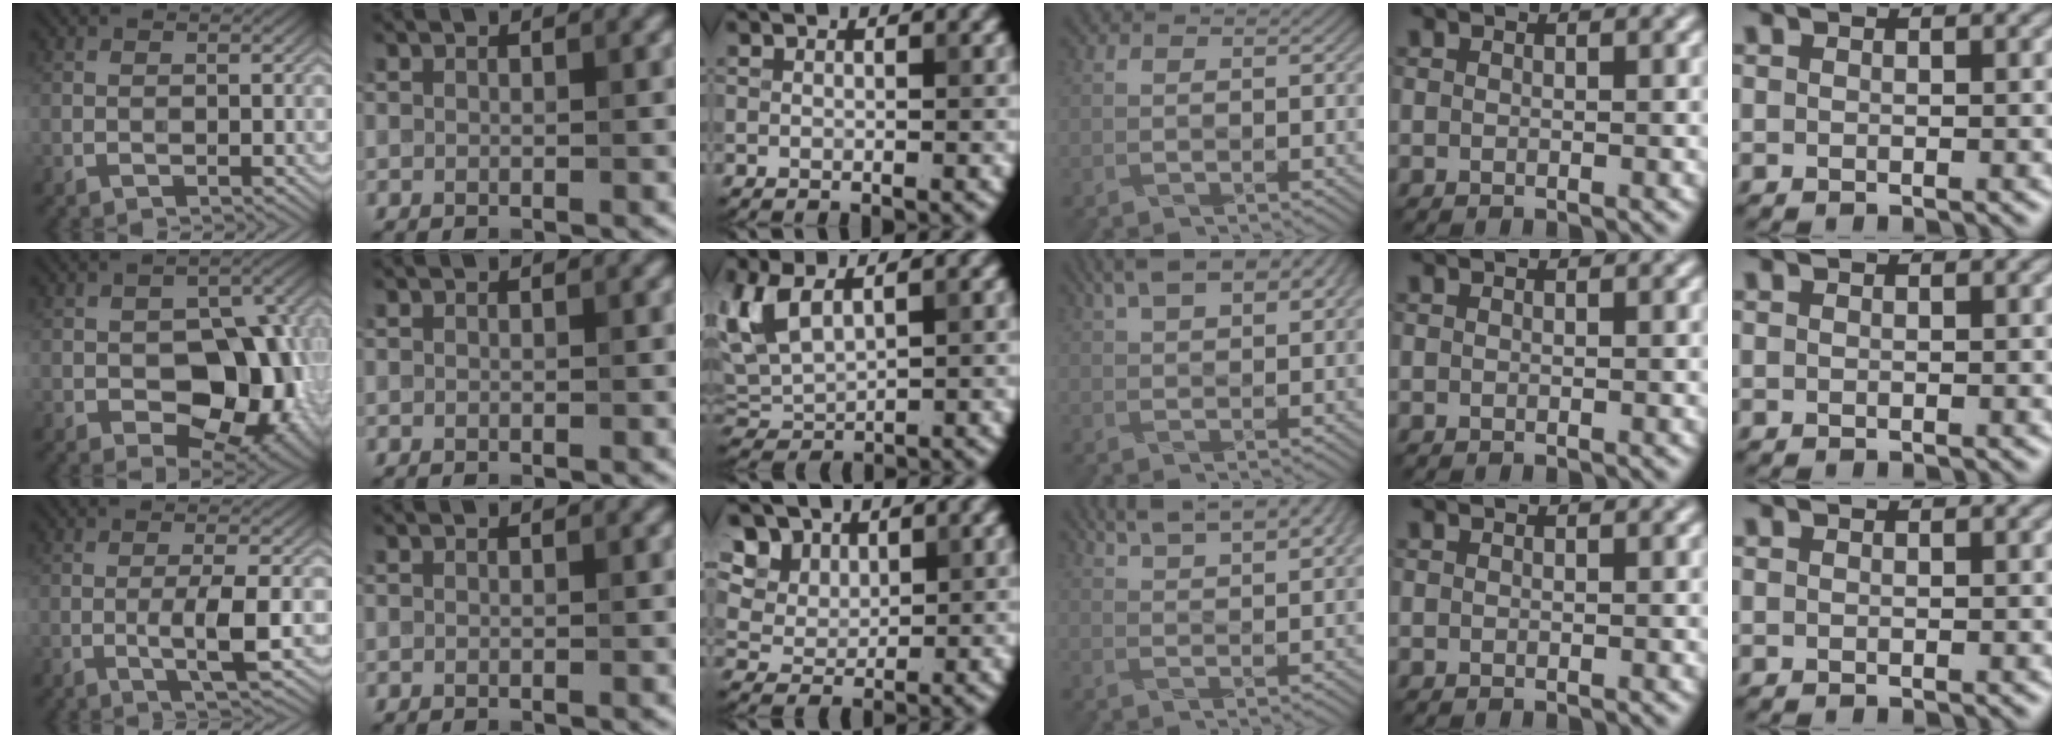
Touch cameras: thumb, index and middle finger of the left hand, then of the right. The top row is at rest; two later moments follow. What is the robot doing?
{"motion": "wrap", "object": "netting"}